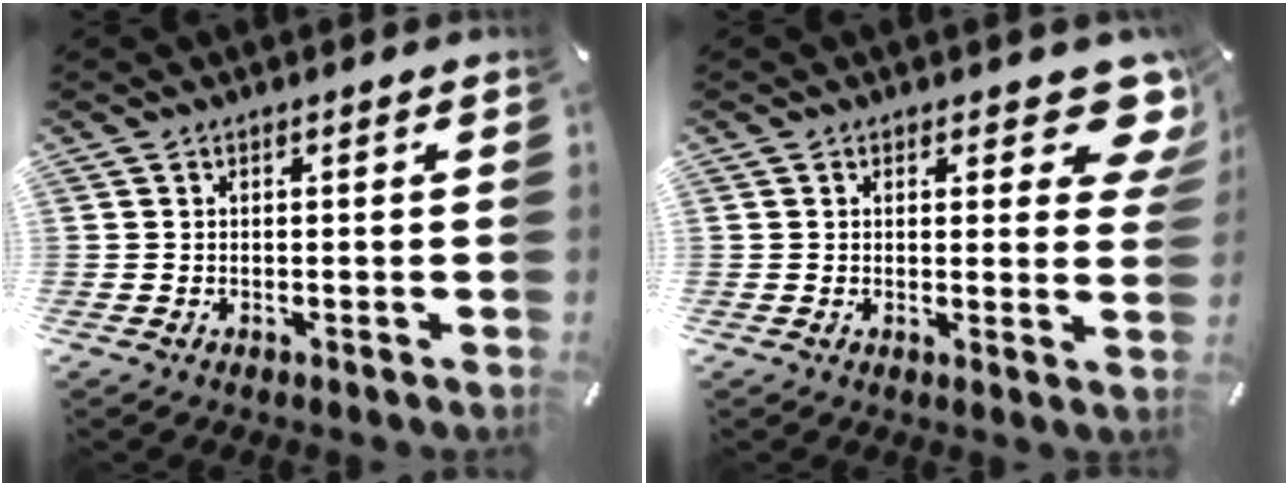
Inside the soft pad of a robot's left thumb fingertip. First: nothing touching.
{"total": 8.7, "force": [4.9, 3.9, 6.0], "torque": [-0.060, -0.029, 0.080]}